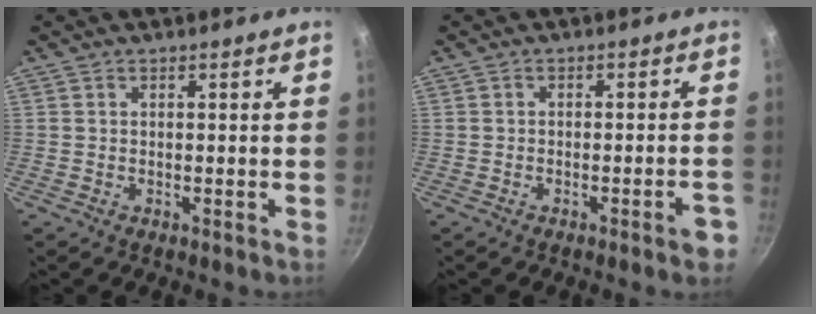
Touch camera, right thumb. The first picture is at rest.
{"total": 3.4, "force": [-2.0, 0.6, 2.7], "torque": [-0.023, 0.018, -0.022]}